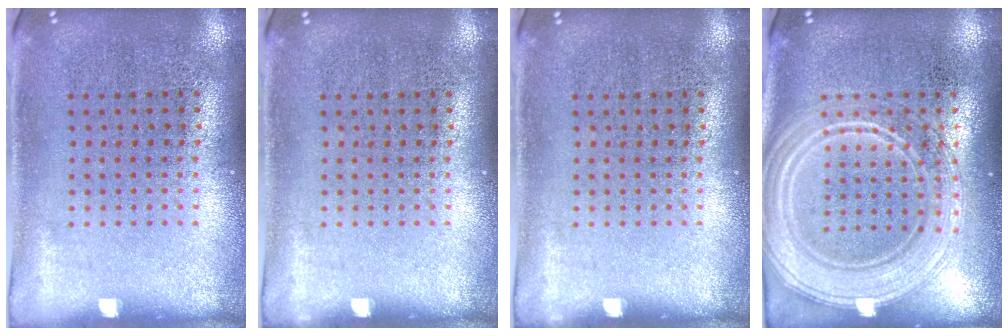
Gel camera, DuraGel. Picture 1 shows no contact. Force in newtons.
{"total": 0.0}
{"total": 0.0}
{"total": 3.0, "press": 3.0, "slide": 0.4}